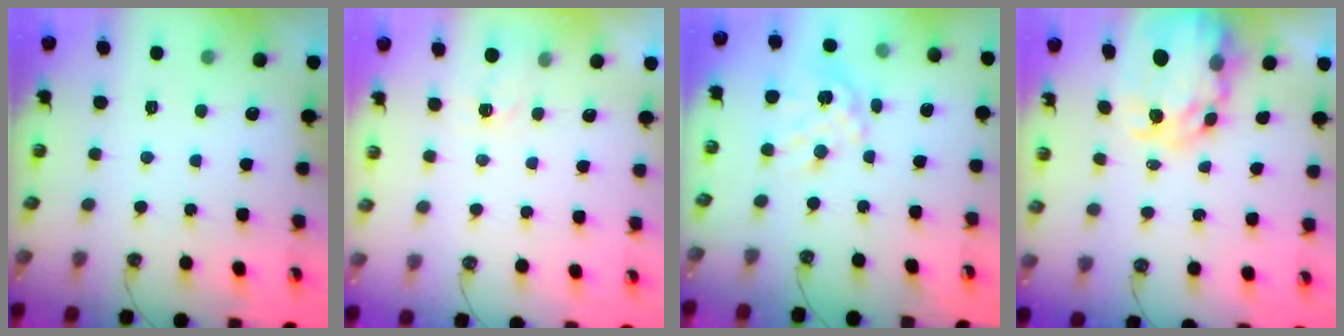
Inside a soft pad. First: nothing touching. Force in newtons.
{"total": 2.9, "press": 2.9, "slide": 0.5}
{"total": 13.4, "press": 13.3, "slide": 1.3}
{"total": 10.8, "press": 10.8, "slide": 1.1}